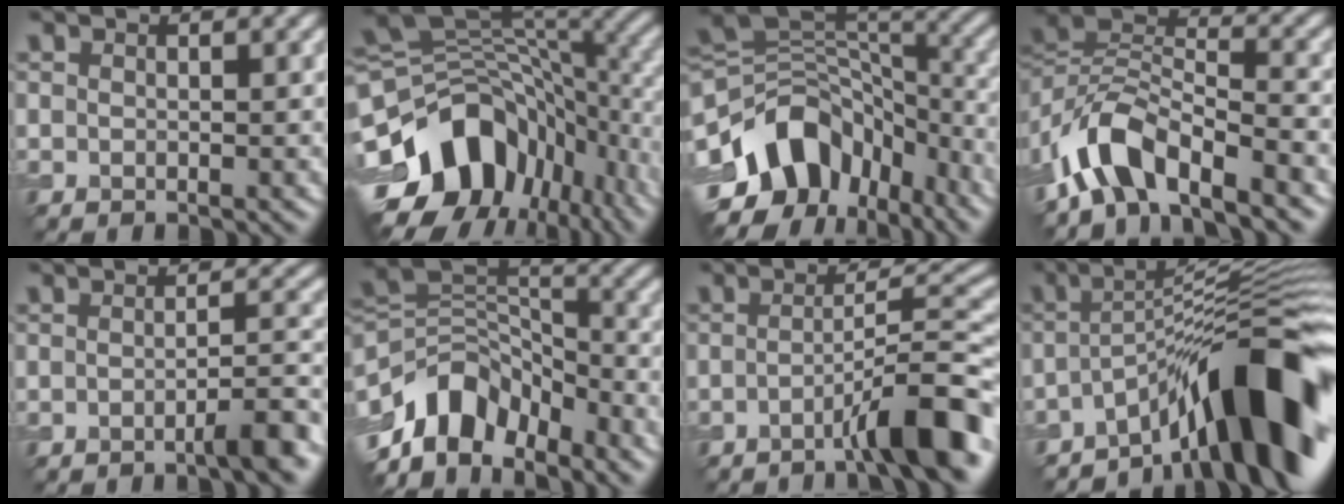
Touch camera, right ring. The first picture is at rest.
{"total": 14.7, "force": [-5.0, 10.6, 8.9], "torque": [-0.167, -0.008, -0.084]}
{"total": 12.3, "force": [-4.5, 8.8, 7.4], "torque": [-0.143, 0.005, -0.083]}
{"total": 7.5, "force": [-5.1, 3.1, 4.5], "torque": [-0.070, 0.006, -0.107]}
{"total": 3.5, "force": [-1.8, 0.7, 2.9], "torque": [-0.033, 0.011, -0.039]}
{"total": 8.6, "force": [-5.5, 5.1, 4.3], "torque": [-0.062, 0.000, -0.109]}
{"total": 7.1, "force": [-3.6, 0.9, 6.1], "torque": [-0.077, 0.022, -0.064]}
{"total": 11.5, "force": [-6.4, 2.6, 9.2], "torque": [-0.105, 0.024, -0.111]}